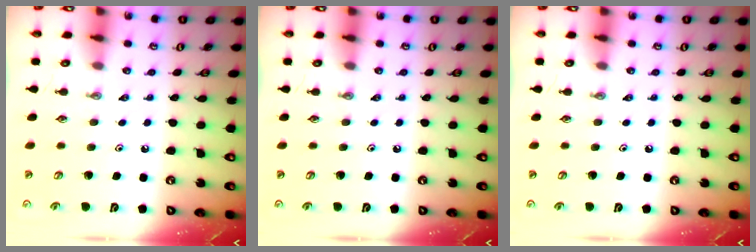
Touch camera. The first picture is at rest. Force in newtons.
{"total": 0.0}
{"total": 0.0}